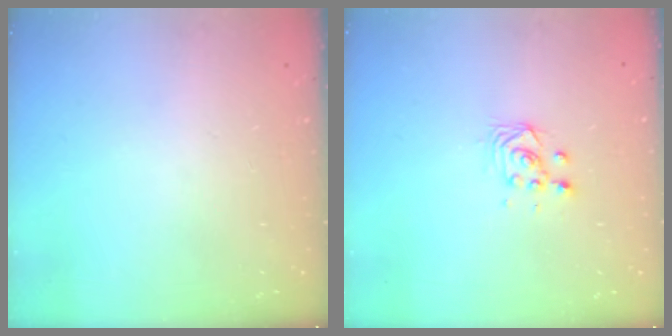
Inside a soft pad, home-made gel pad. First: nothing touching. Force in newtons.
{"total": 3.7, "press": 3.4, "slide": 1.4}